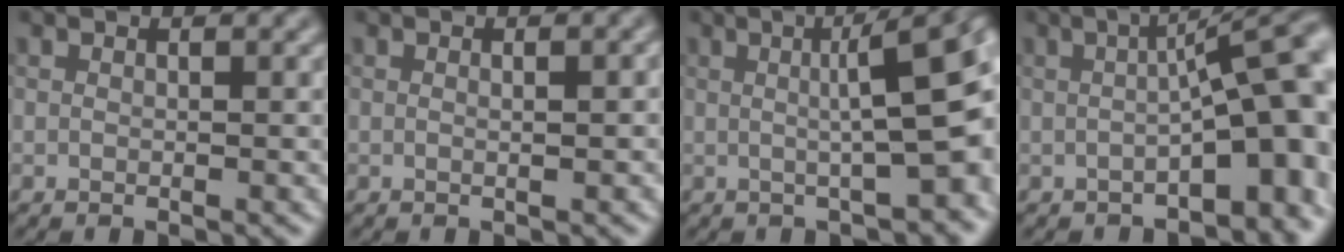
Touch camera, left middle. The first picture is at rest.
{"total": 1.1, "force": [0.1, 0.1, 1.1], "torque": [-0.018, 0.002, -0.001]}
{"total": 8.5, "force": [0.9, 1.7, 8.3], "torque": [-0.101, 0.019, 0.011]}
{"total": 11.6, "force": [-1.7, 3.8, 10.8], "torque": [-0.123, 0.018, -0.023]}